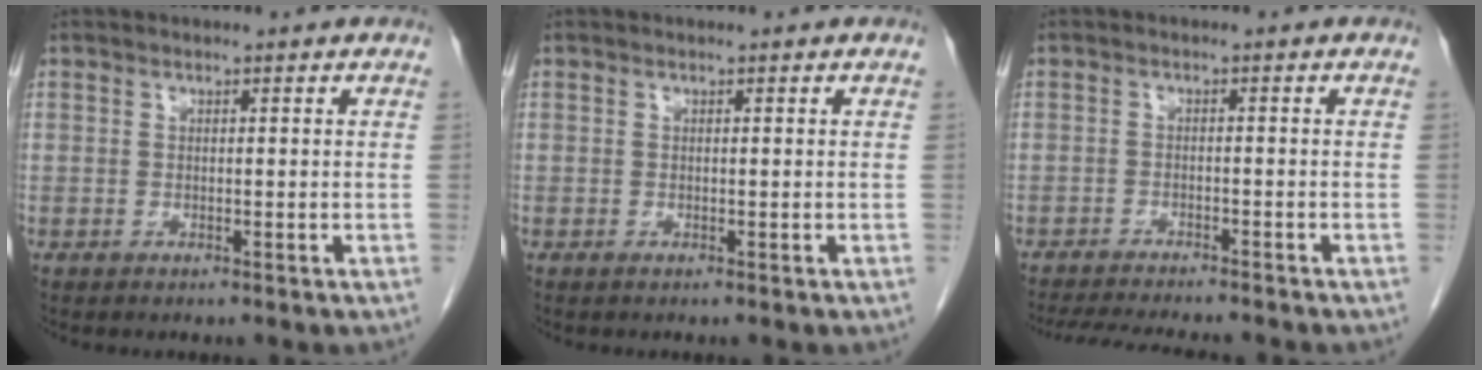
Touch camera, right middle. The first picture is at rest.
{"total": 0.0}
{"total": 11.6, "force": [-10.5, 1.4, 4.8], "torque": [-0.068, -0.013, -0.143]}